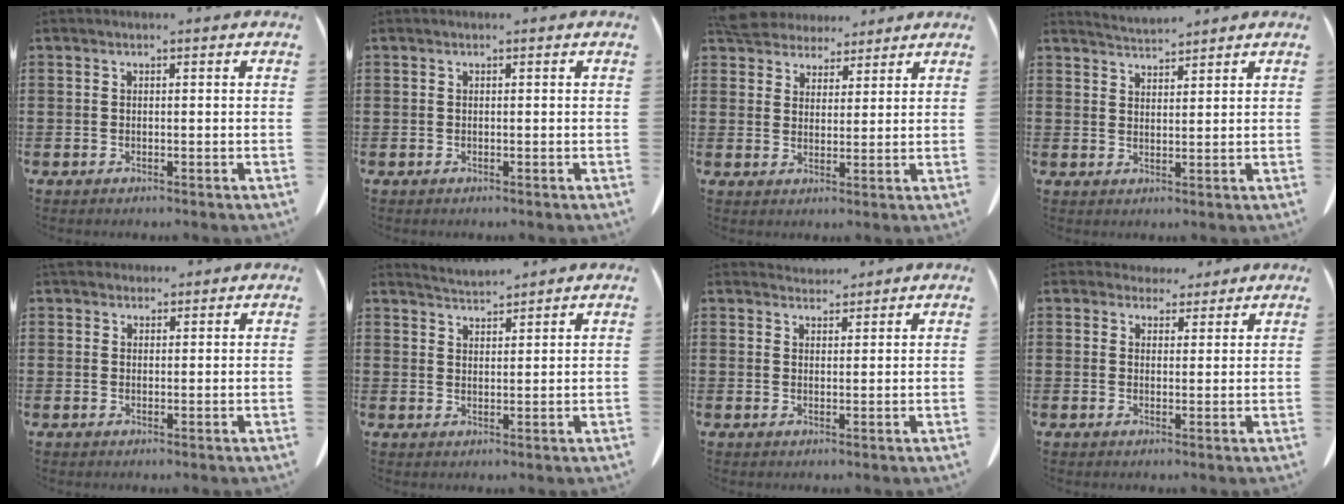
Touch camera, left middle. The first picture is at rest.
{"total": 0.0}
{"total": 5.6, "force": [5.2, 2.0, 0.7], "torque": [-0.037, -0.010, 0.101]}
{"total": 2.9, "force": [2.8, -0.2, 0.0], "torque": [-0.009, -0.012, 0.053]}
{"total": 2.8, "force": [2.4, 1.2, 0.6], "torque": [-0.020, 0.001, 0.047]}
{"total": 3.0, "force": [3.0, -0.2, 0.0], "torque": [-0.010, -0.012, 0.055]}
{"total": 2.5, "force": [2.5, 0.4, -0.1], "torque": [-0.004, -0.006, 0.048]}
{"total": 3.5, "force": [3.1, 1.5, 0.5], "torque": [-0.011, -0.003, 0.058]}